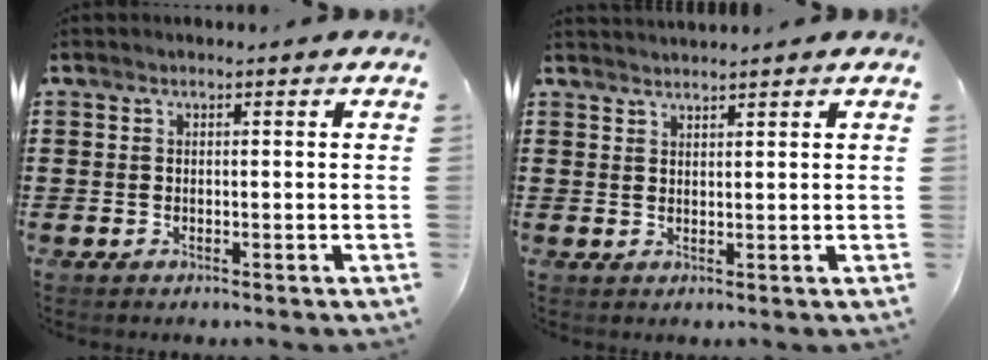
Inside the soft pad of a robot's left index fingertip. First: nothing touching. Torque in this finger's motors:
{"motor_torque": [0.10, -0.16, 0.02, 0.02]}